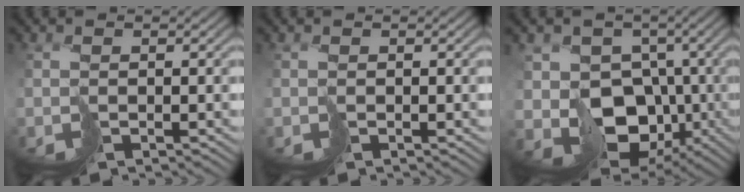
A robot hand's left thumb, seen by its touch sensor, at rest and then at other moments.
{"total": 0.0}
{"total": 11.9, "force": [-3.4, 9.3, 6.7], "torque": [-0.129, -0.018, -0.060]}